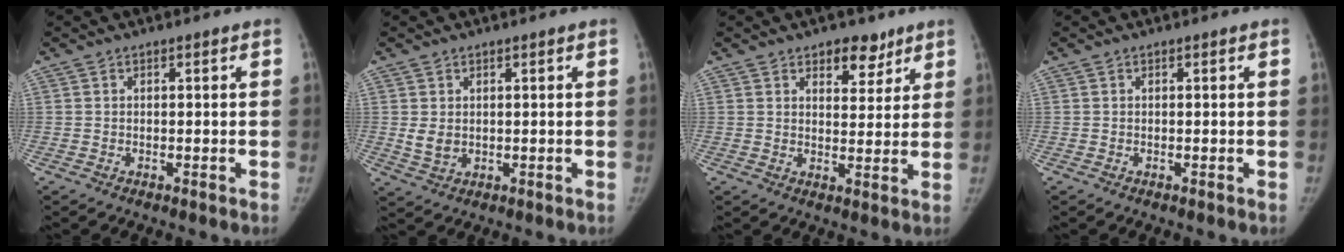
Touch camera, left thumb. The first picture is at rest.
{"total": 2.9, "force": [0.5, 2.1, 1.9], "torque": [-0.027, -0.010, 0.018]}
{"total": 6.0, "force": [4.0, 3.5, 2.9], "torque": [-0.010, -0.023, 0.057]}
{"total": 0.0}